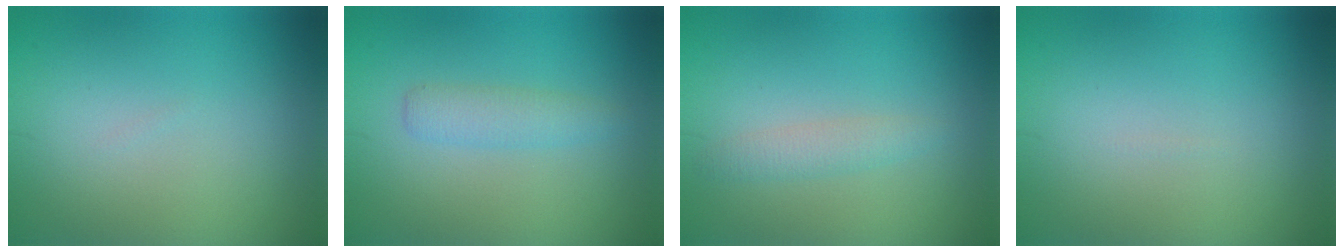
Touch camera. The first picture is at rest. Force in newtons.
{"total": 2.1, "press": 2.1, "slide": 0.1}
{"total": 1.7, "press": 1.7, "slide": 0.1}
{"total": 0.0}